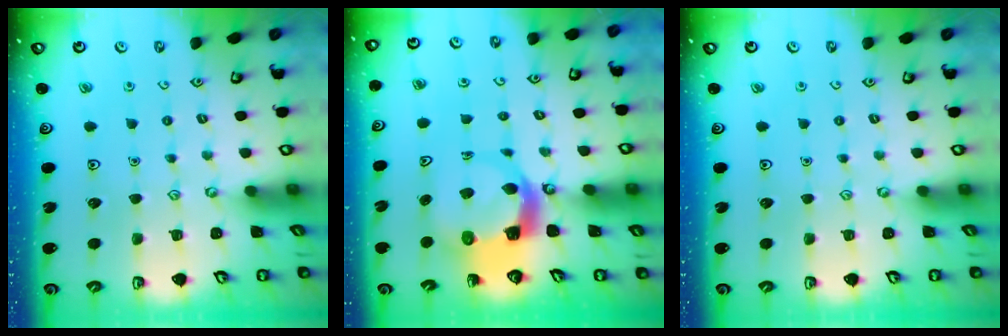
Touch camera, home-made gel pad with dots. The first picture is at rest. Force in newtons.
{"total": 6.1, "press": 6.0, "slide": 1.0}
{"total": 0.0}